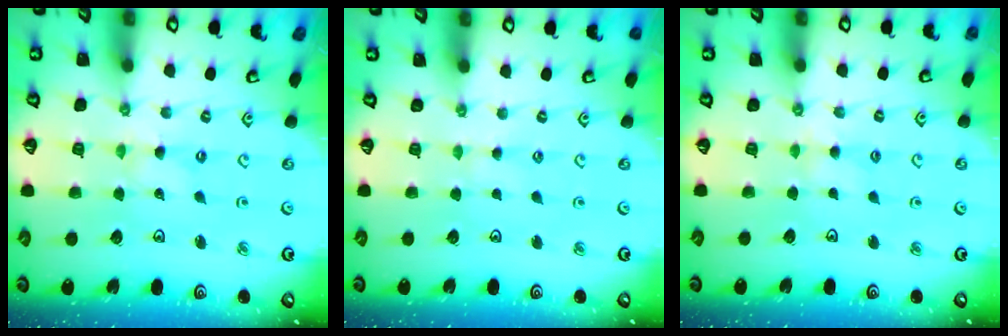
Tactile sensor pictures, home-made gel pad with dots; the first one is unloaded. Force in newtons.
{"total": 0.6, "press": 0.6, "slide": 0.2}
{"total": 2.9, "press": 2.8, "slide": 0.5}